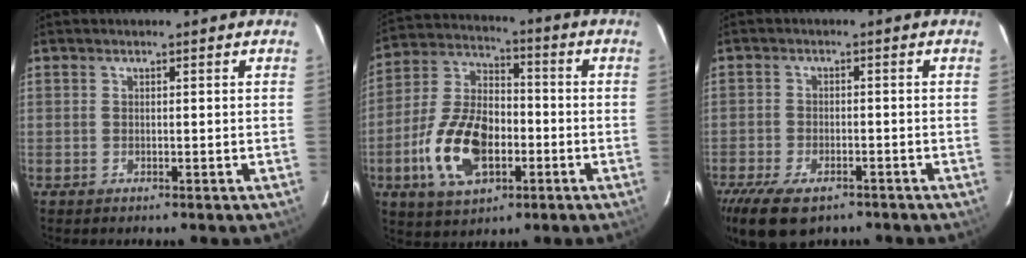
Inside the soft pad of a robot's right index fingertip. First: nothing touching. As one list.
[{"total": 15.8, "force": [-5.1, 9.0, 12.0], "torque": [-0.255, 0.006, -0.085]}, {"total": 11.4, "force": [-7.8, 5.3, 6.4], "torque": [-0.158, -0.032, -0.133]}]